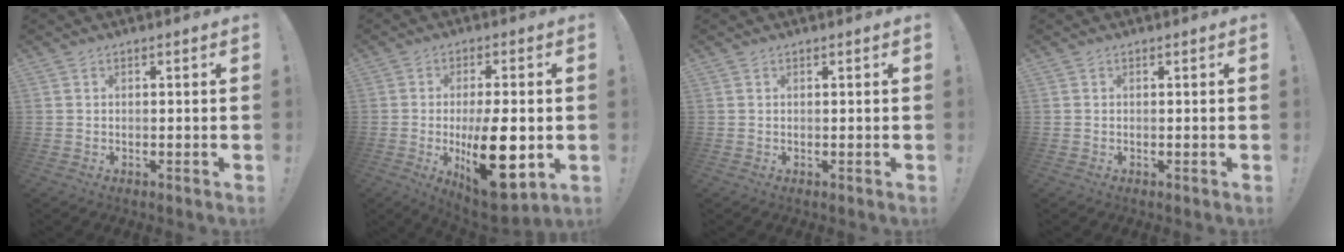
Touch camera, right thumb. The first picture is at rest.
{"total": 18.7, "force": [-3.3, 7.4, 16.8], "torque": [-0.271, -0.010, -0.043]}
{"total": 0.0}
{"total": 0.0}